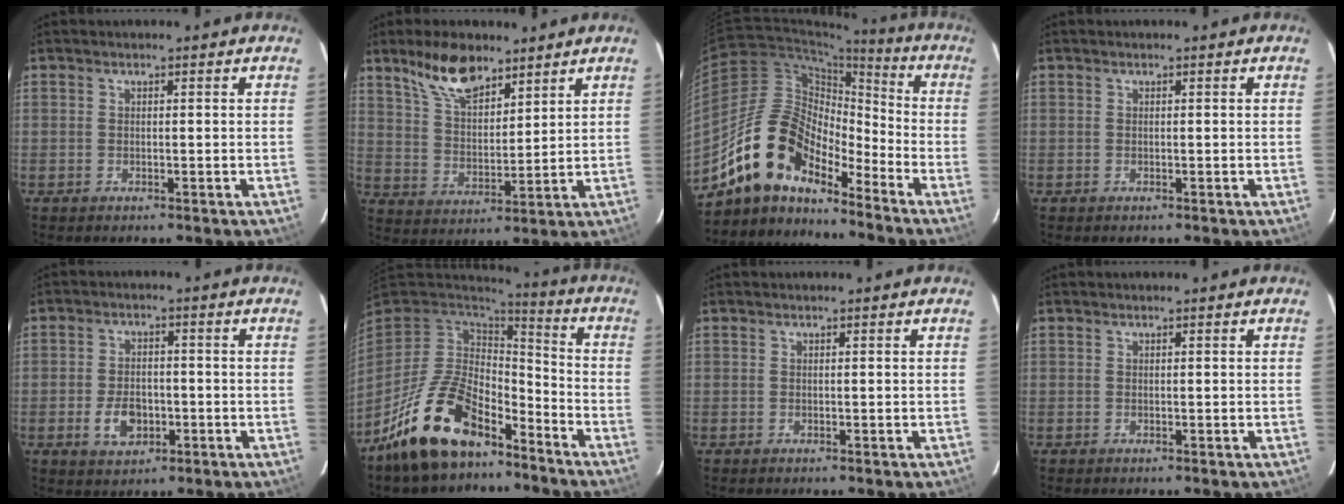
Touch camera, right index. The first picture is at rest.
{"total": 10.9, "force": [7.9, 4.4, 6.0], "torque": [-0.108, 0.011, 0.153]}
{"total": 14.7, "force": [-11.9, 6.0, 6.2], "torque": [-0.113, 0.018, -0.225]}
{"total": 0.0}
{"total": 6.4, "force": [-2.2, 4.2, 4.3], "torque": [-0.088, 0.004, -0.031]}
{"total": 18.1, "force": [-12.1, 8.8, 10.4], "torque": [-0.215, -0.003, -0.202]}
{"total": 0.0}
{"total": 0.0}